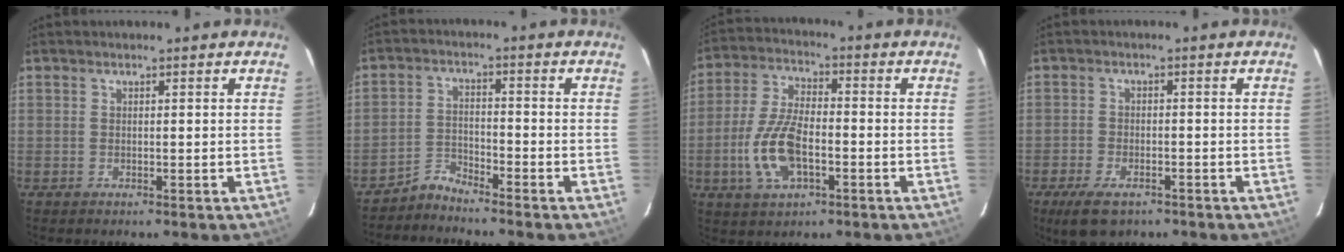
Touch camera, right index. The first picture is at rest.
{"total": 3.7, "force": [-3.7, 0.1, -0.1], "torque": [0.001, 0.008, -0.074]}
{"total": 11.9, "force": [-3.5, 5.6, 9.8], "torque": [-0.212, 0.001, -0.065]}
{"total": 7.2, "force": [-4.9, 3.4, 4.1], "torque": [-0.102, -0.016, -0.082]}